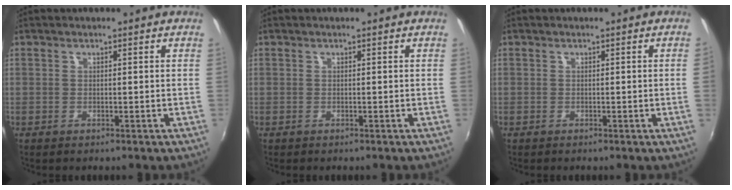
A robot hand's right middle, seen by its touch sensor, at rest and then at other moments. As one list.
[{"total": 0.0}, {"total": 0.8, "force": [0.0, -0.4, 0.6], "torque": [-0.002, -0.004, 0.000]}]